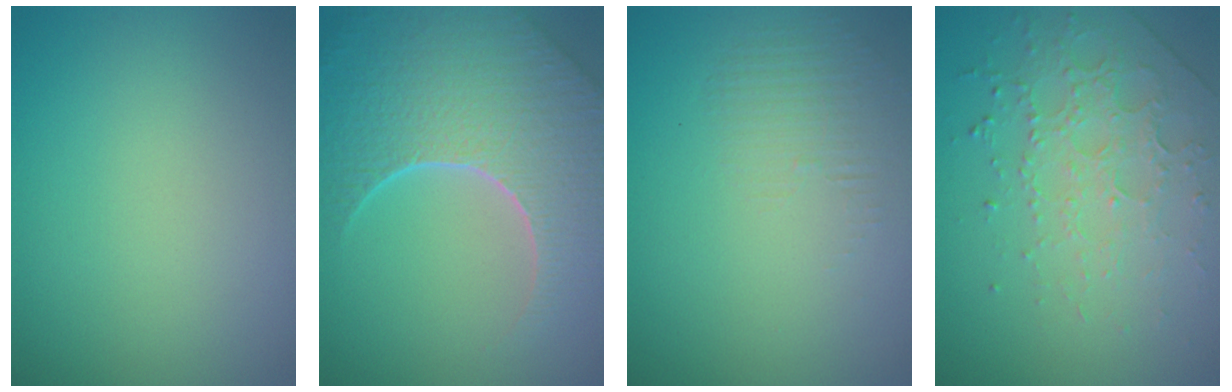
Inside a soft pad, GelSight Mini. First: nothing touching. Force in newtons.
{"total": 9.1, "press": 6.5, "slide": 6.4}
{"total": 1.4, "press": 0.1, "slide": 1.4}
{"total": 4.5, "press": 3.2, "slide": 3.2}